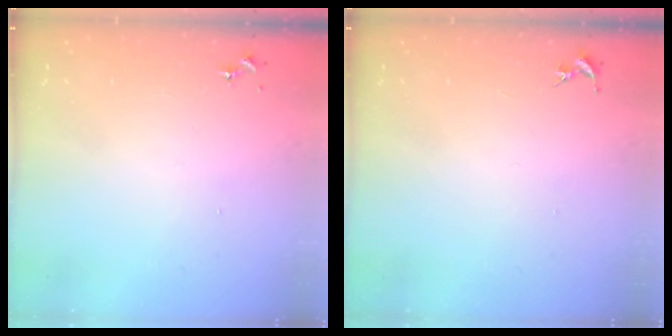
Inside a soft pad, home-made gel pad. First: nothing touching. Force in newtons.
{"total": 0.0}